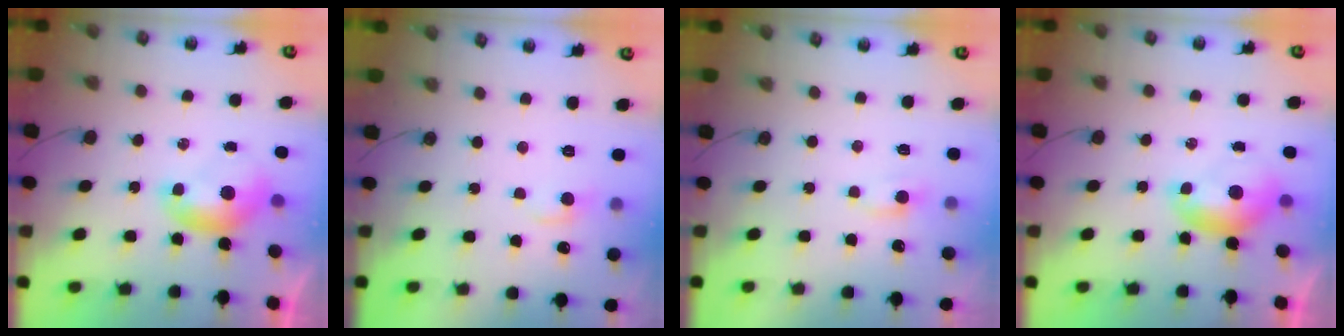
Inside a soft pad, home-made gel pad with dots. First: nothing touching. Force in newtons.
{"total": 0.8, "press": 0.4, "slide": 0.6}
{"total": 1.5, "press": 1.4, "slide": 0.4}
{"total": 0.0}